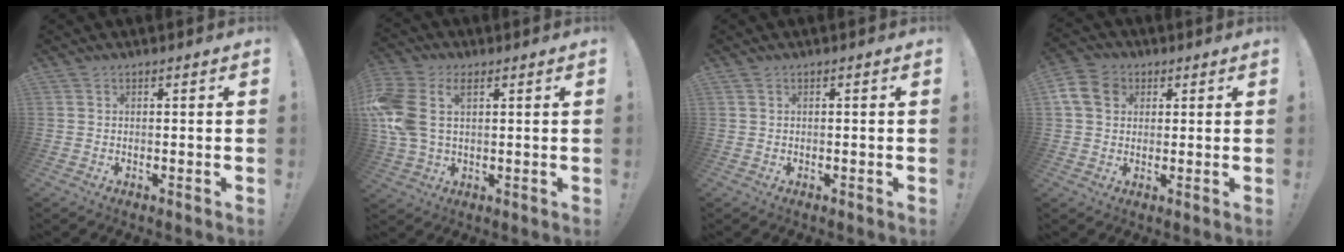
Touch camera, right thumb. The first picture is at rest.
{"total": 12.0, "force": [3.5, 7.5, 8.7], "torque": [-0.197, -0.005, 0.065]}
{"total": 0.0}
{"total": 9.7, "force": [3.0, 7.7, 5.1], "torque": [-0.105, 0.003, 0.063]}